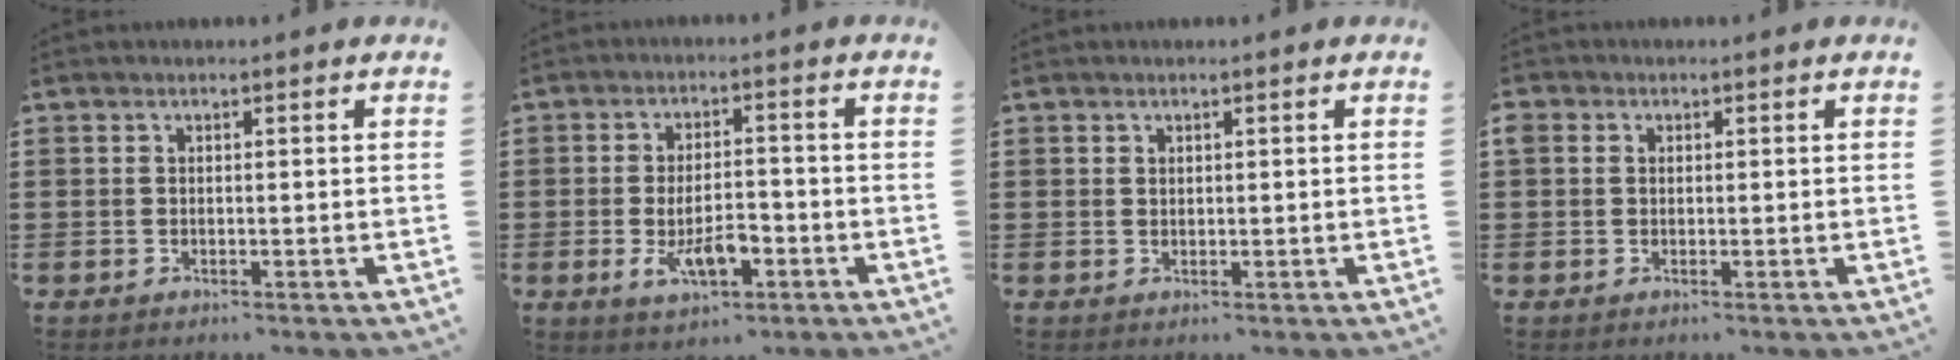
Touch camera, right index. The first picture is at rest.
{"total": 6.8, "force": [-2.4, 2.9, 5.6], "torque": [-0.105, 0.000, -0.046]}
{"total": 0.7, "force": [0.5, 0.5, 0.1], "torque": [-0.004, 0.001, 0.010]}
{"total": 1.0, "force": [0.1, 0.9, 0.2], "torque": [-0.007, 0.005, 0.001]}